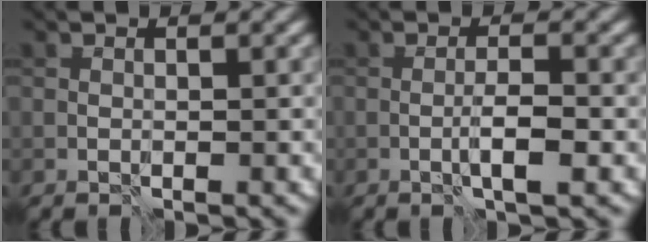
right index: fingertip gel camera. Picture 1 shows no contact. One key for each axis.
{"total": 2.3, "fx": -0.7, "fy": 0.3, "fz": 2.1, "tx": -0.035, "ty": 0.006, "tz": -0.015}